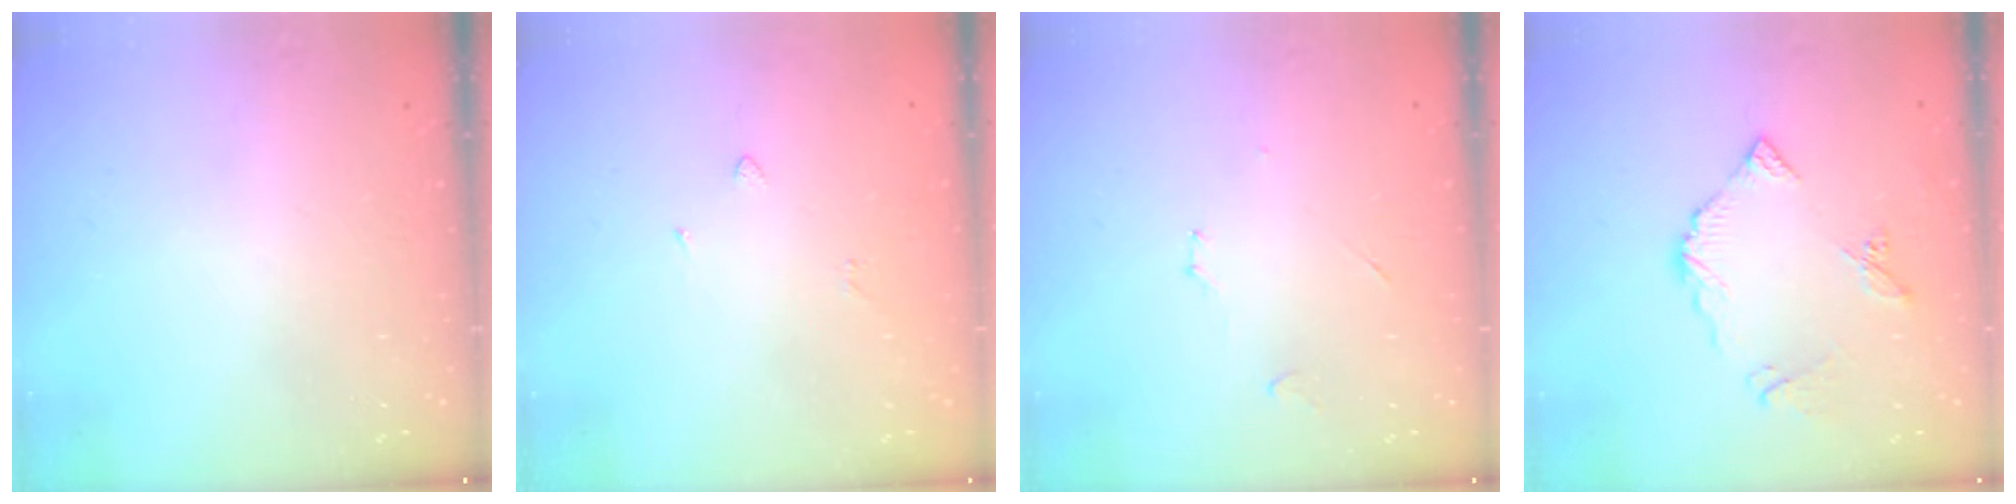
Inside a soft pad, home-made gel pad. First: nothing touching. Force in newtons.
{"total": 1.9, "press": 1.8, "slide": 0.6}
{"total": 3.8, "press": 3.8, "slide": 0.5}
{"total": 8.0, "press": 7.9, "slide": 0.8}